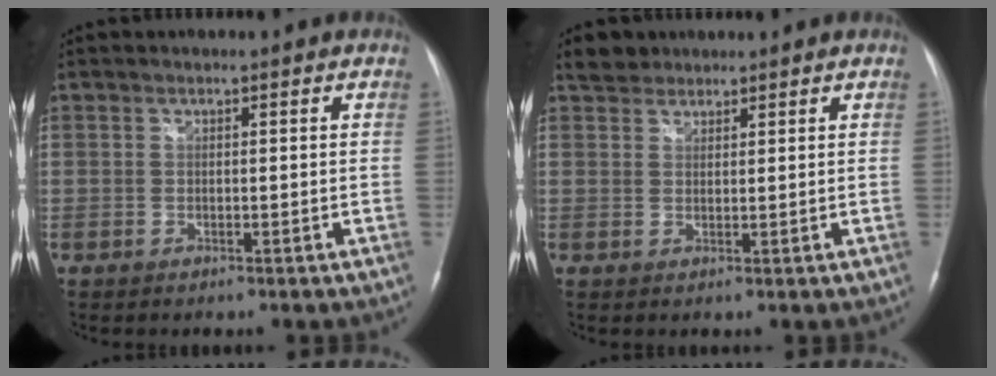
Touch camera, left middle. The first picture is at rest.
{"total": 2.7, "force": [2.3, 1.4, 0.1], "torque": [-0.007, 0.012, 0.041]}